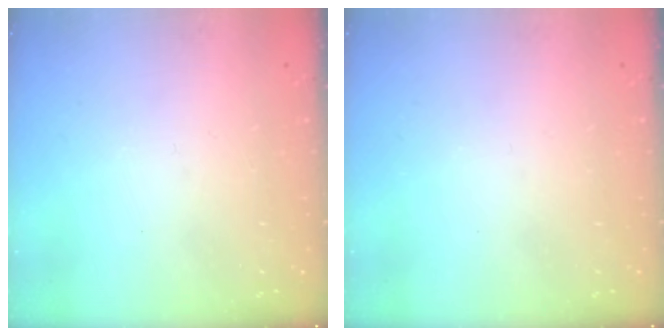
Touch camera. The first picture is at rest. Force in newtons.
{"total": 0.0}